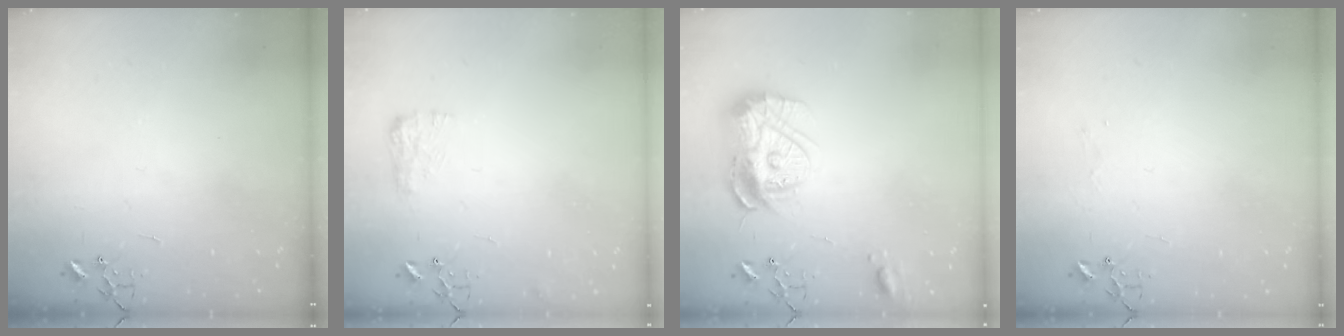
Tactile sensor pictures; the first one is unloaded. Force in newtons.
{"total": 8.3, "press": 8.2, "slide": 0.3}
{"total": 14.9, "press": 14.9, "slide": 1.4}
{"total": 3.8, "press": 3.8, "slide": 0.4}